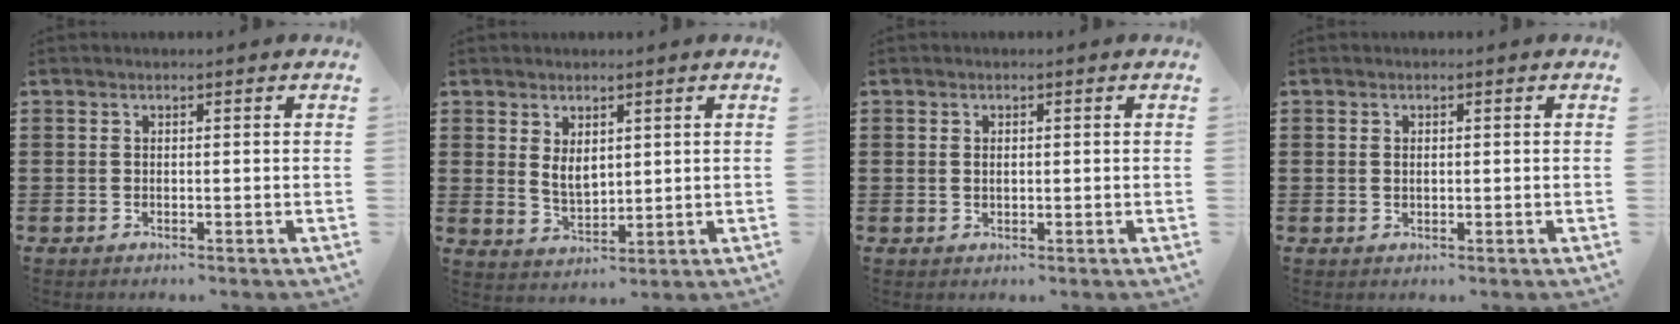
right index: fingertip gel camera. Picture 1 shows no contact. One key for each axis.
{"total": 3.7, "fx": 1.6, "fy": 2.2, "fz": 2.5, "tx": -0.046, "ty": 0.003, "tz": 0.028}
{"total": 1.0, "fx": 0.1, "fy": 0.5, "fz": 0.8, "tx": -0.019, "ty": 0.004, "tz": 0.002}
{"total": 0.9, "fx": 0.1, "fy": 0.5, "fz": 0.8, "tx": -0.017, "ty": 0.003, "tz": 0.002}